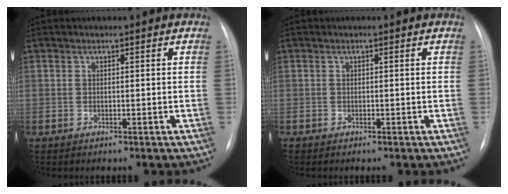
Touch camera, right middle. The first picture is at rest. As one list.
[{"total": 0.0}]